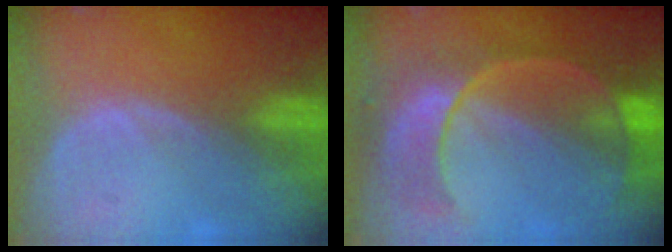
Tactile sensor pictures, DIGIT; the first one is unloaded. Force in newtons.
{"total": 8.9, "press": 8.2, "slide": 3.5}